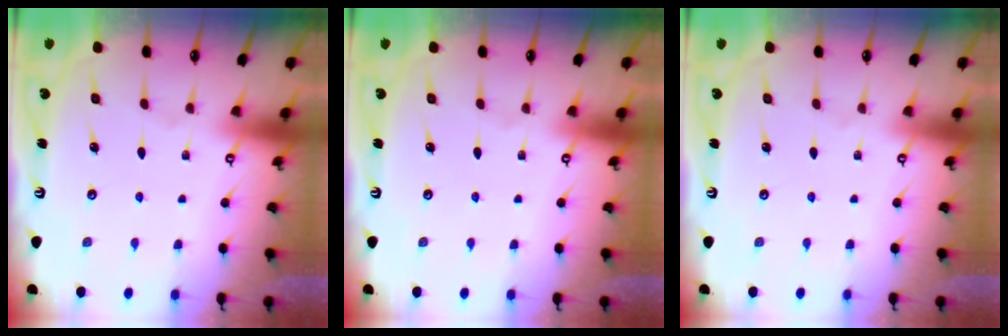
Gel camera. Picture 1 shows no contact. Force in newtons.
{"total": 0.0}
{"total": 0.0}